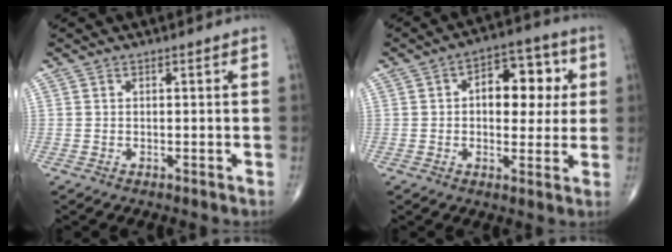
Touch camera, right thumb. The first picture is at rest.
{"total": 11.9, "force": [2.2, 7.1, 9.3], "torque": [-0.086, 0.015, 0.025]}